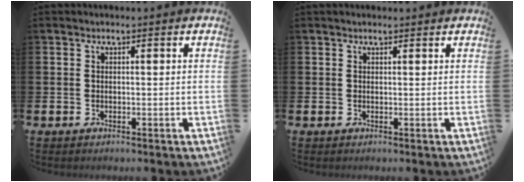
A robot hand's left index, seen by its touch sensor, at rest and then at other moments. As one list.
[{"total": 0.7, "force": [0.6, 0.1, 0.2], "torque": [0.006, -0.003, 0.009]}]